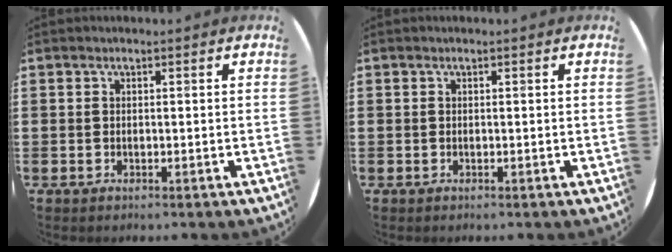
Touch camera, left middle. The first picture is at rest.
{"total": 0.0}